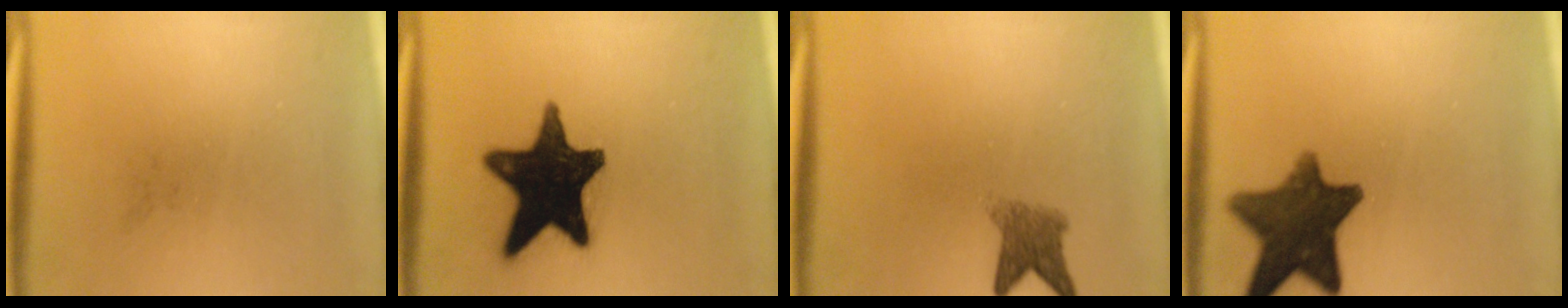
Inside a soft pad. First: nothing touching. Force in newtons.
{"total": 17.7}
{"total": 3.5}
{"total": 12.0}